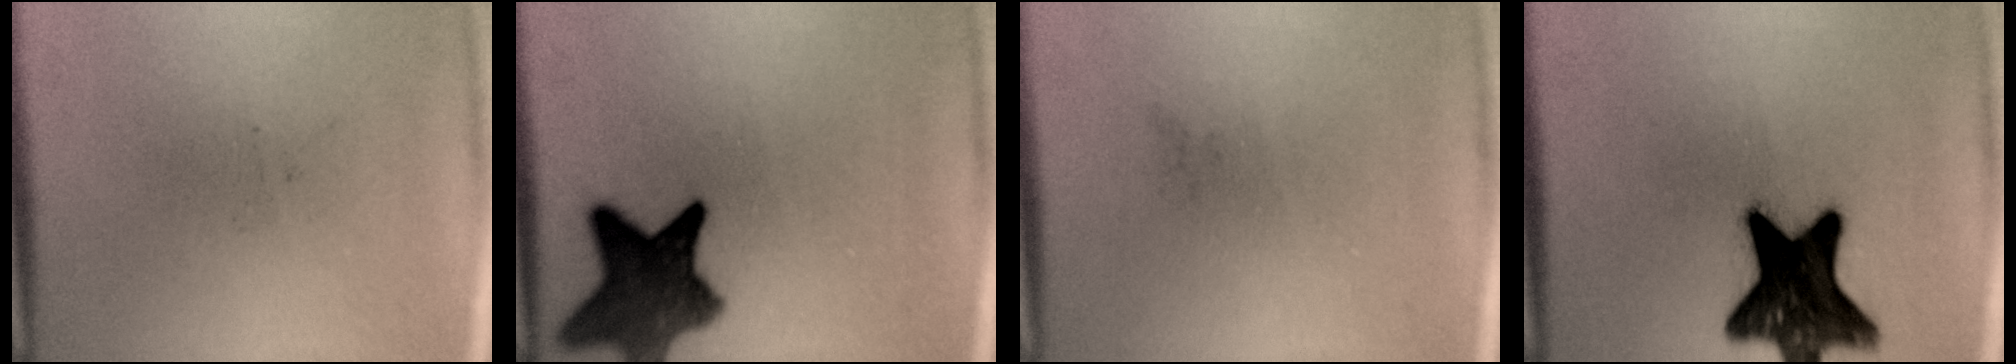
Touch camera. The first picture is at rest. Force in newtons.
{"total": 9.9}
{"total": 0.0}
{"total": 15.8}